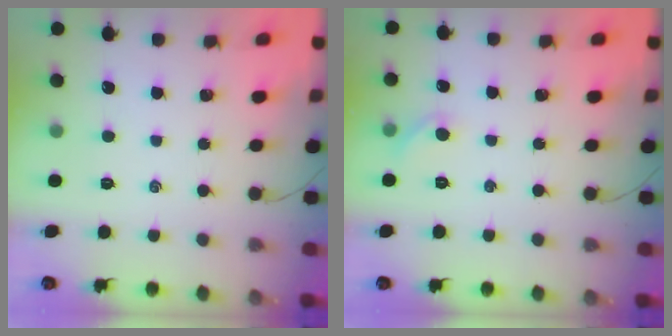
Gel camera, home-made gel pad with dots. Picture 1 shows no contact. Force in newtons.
{"total": 5.2, "press": 4.8, "slide": 2.0}